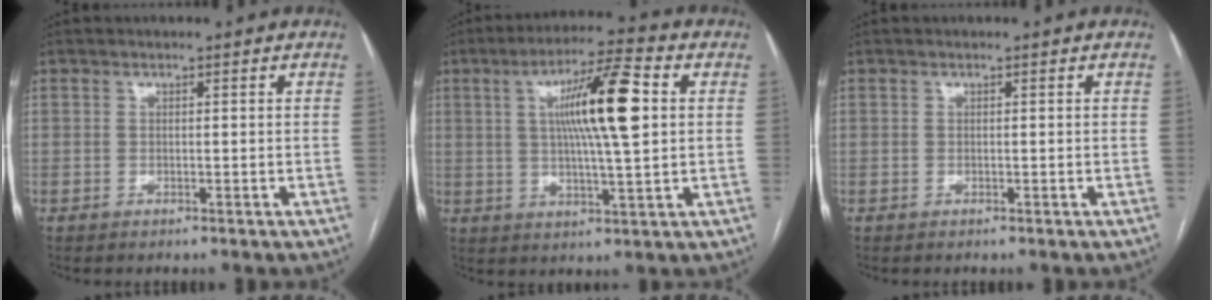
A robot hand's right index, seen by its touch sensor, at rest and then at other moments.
{"total": 13.0, "force": [2.6, 1.0, 12.7], "torque": [-0.217, 0.012, 0.041]}
{"total": 0.0}